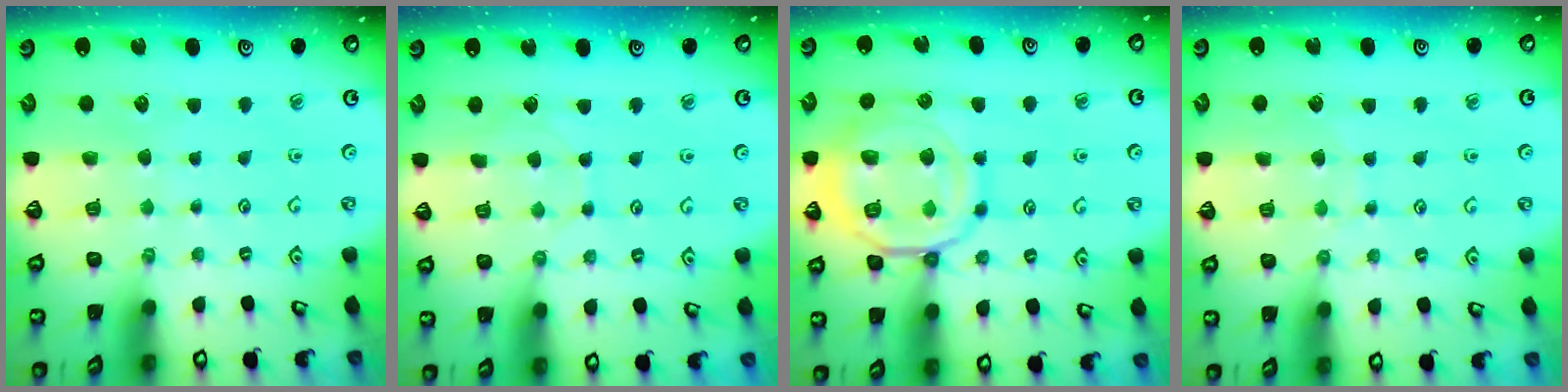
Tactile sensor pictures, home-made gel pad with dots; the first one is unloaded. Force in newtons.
{"total": 2.9, "press": 2.9, "slide": 0.3}
{"total": 16.7, "press": 16.6, "slide": 1.7}
{"total": 5.7, "press": 5.7, "slide": 0.5}